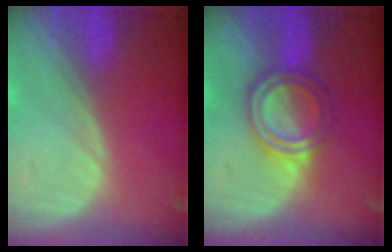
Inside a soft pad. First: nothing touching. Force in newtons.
{"total": 6.0, "press": 5.4, "slide": 2.7}